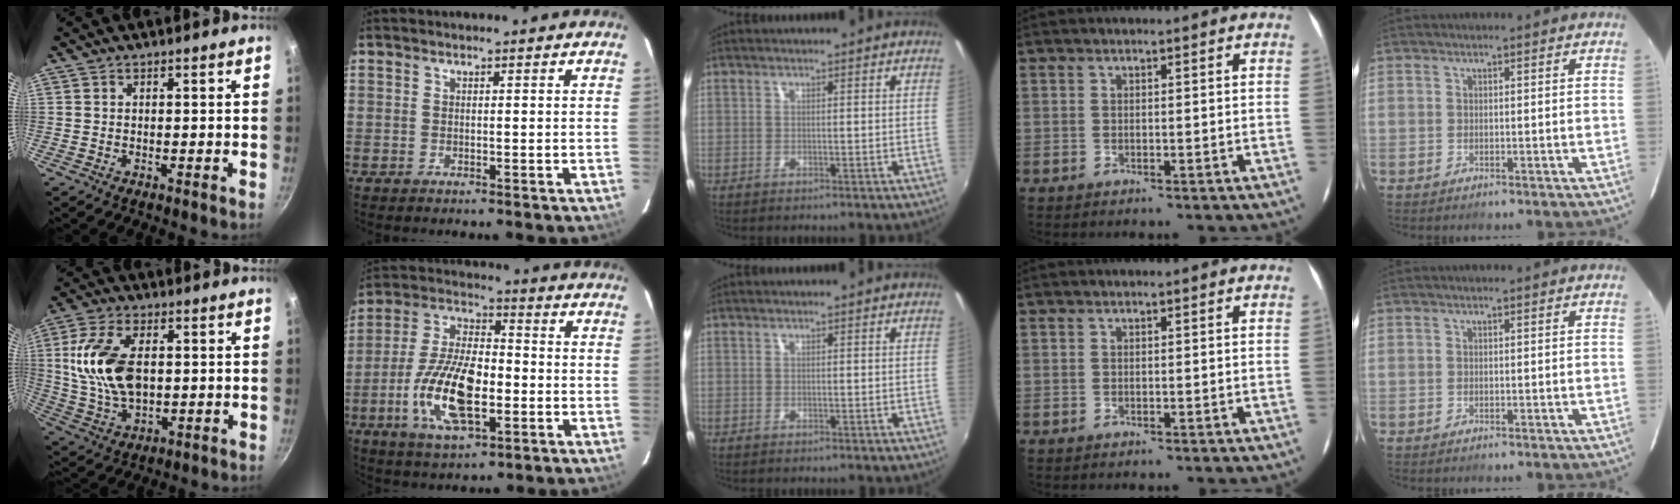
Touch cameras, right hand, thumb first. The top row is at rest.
{"thumb": {"total": 14.7, "force": [1.8, 8.6, 11.8], "torque": [-0.215, -0.004, 0.038]}, "index": {"total": 16.4, "force": [-4.6, 7.0, 14.1], "torque": [-0.295, -0.006, -0.086]}}